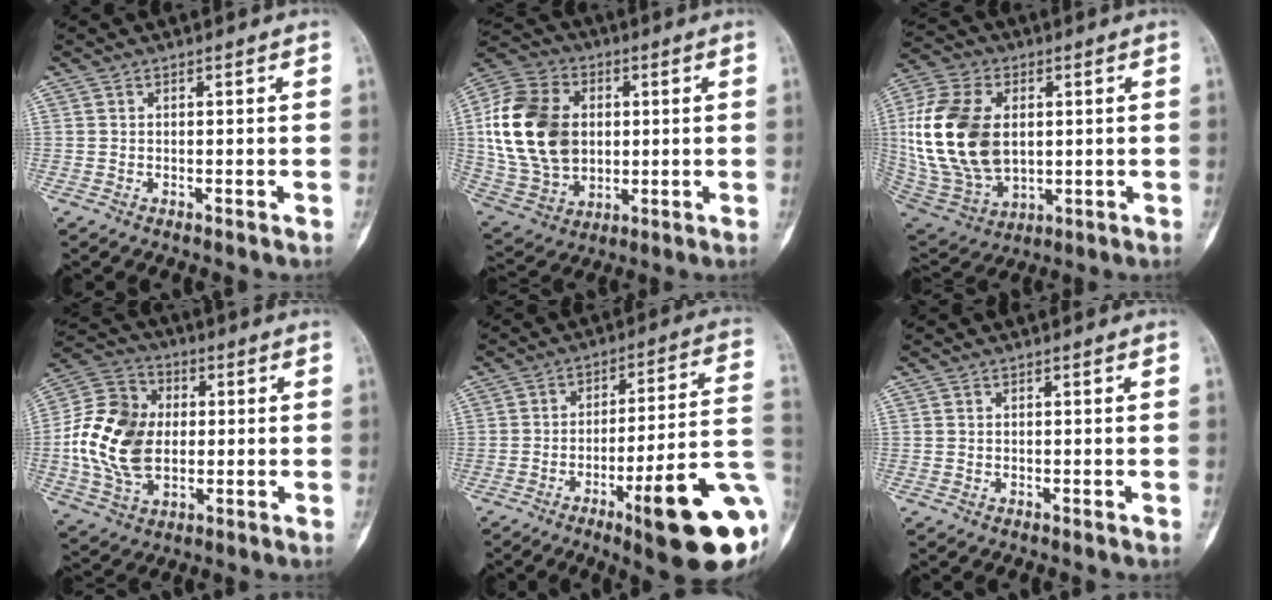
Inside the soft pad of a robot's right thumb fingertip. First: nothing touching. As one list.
[{"total": 20.4, "force": [2.3, 15.0, 13.7], "torque": [-0.251, 0.004, 0.049]}, {"total": 21.7, "force": [2.2, 14.2, 16.2], "torque": [-0.330, -0.011, 0.054]}, {"total": 17.3, "force": [0.0, 12.2, 12.3], "torque": [-0.223, 0.011, -0.001]}, {"total": 21.0, "force": [-7.5, 3.6, 19.3], "torque": [-0.213, 0.028, -0.099]}, {"total": 0.0}]